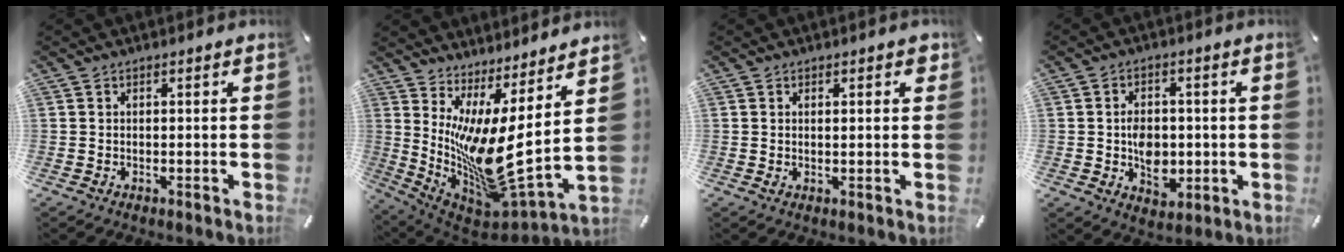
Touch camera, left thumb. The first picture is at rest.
{"total": 14.8, "force": [0.9, 3.5, 14.4], "torque": [-0.298, -0.073, 0.019]}
{"total": 1.8, "force": [1.0, 0.8, 1.2], "torque": [-0.011, -0.003, 0.013]}
{"total": 8.0, "force": [-1.1, 6.2, 5.0], "torque": [-0.070, 0.000, -0.019]}